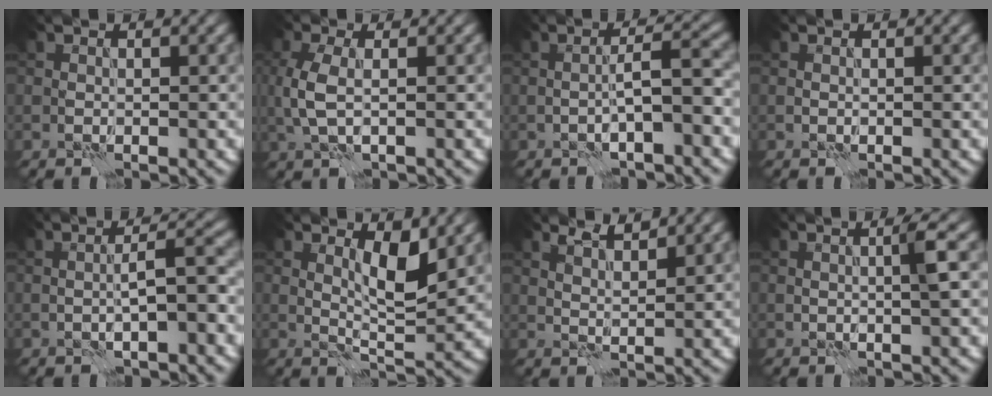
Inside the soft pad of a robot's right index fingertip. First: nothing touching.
{"total": 3.1, "force": [0.2, 1.4, 2.7], "torque": [-0.067, 0.002, 0.004]}
{"total": 3.1, "force": [-1.1, 0.2, 2.9], "torque": [-0.048, 0.015, -0.024]}
{"total": 0.0}
{"total": 3.2, "force": [-0.8, 0.3, 3.1], "torque": [-0.051, 0.012, -0.015]}
{"total": 3.7, "force": [1.6, 0.9, 3.2], "torque": [-0.058, -0.007, 0.029]}
{"total": 2.6, "force": [2.1, 0.4, 1.4], "torque": [-0.018, 0.001, 0.036]}
{"total": 1.8, "force": [0.2, -0.1, 1.7], "torque": [-0.032, 0.001, 0.004]}